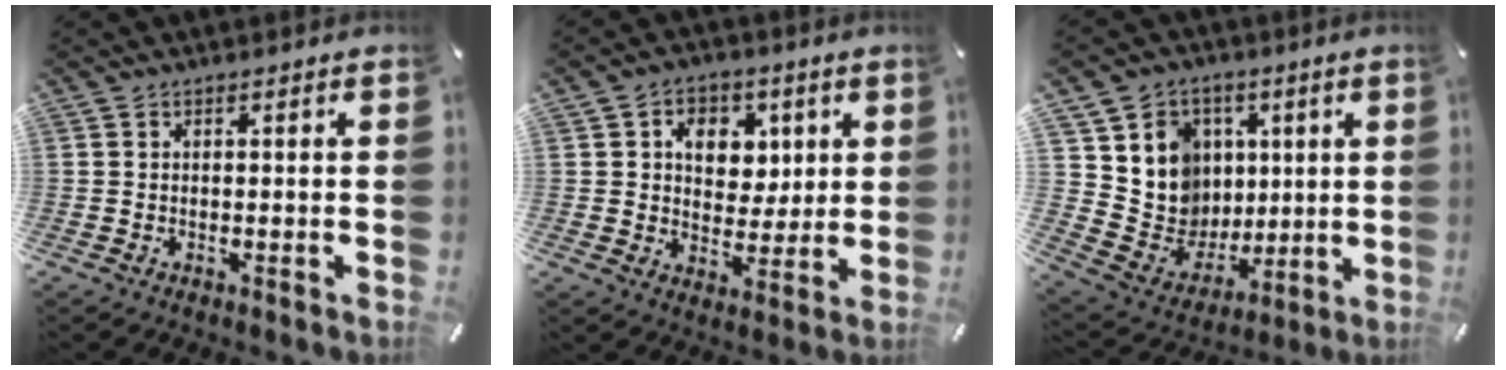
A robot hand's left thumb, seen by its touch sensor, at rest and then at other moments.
{"total": 8.2, "force": [2.7, 6.7, 3.8], "torque": [-0.050, -0.007, 0.043]}
{"total": 13.1, "force": [2.4, 12.6, 2.7], "torque": [-0.035, -0.025, 0.064]}